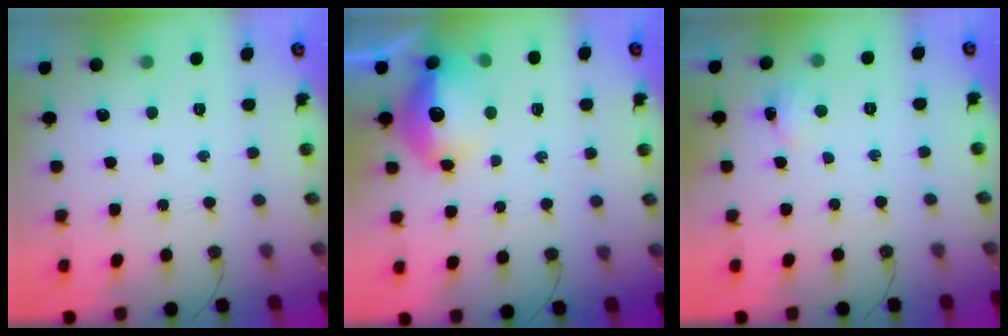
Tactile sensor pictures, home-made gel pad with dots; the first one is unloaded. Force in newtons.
{"total": 14.5, "press": 14.4, "slide": 1.1}
{"total": 2.9, "press": 2.8, "slide": 0.6}